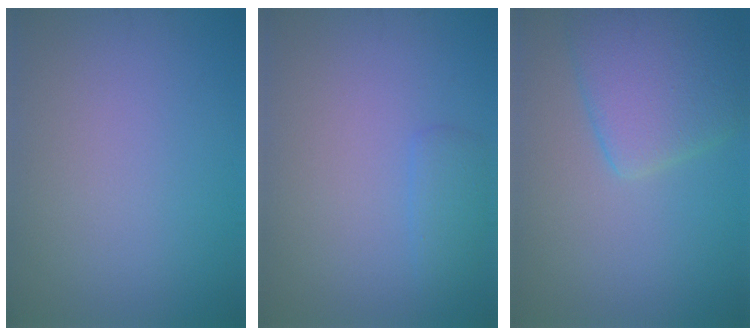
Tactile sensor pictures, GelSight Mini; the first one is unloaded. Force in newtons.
{"total": 1.5, "press": 1.5, "slide": 0.1}
{"total": 5.4, "press": 5.3, "slide": 0.5}